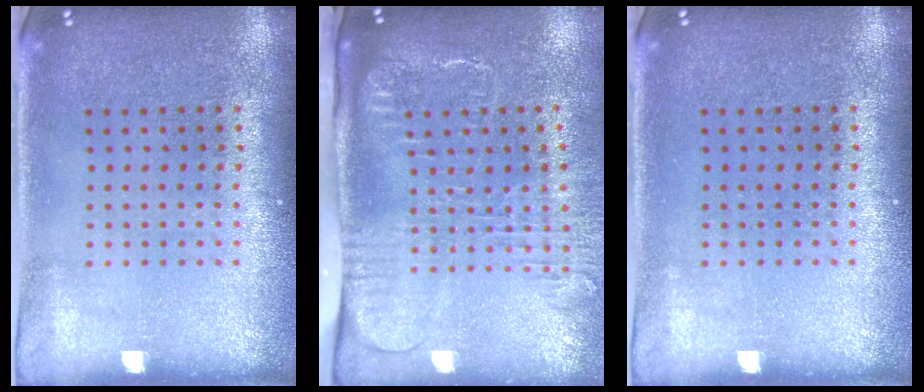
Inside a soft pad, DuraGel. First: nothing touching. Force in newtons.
{"total": 2.6, "press": 2.0, "slide": 1.7}
{"total": 0.0}